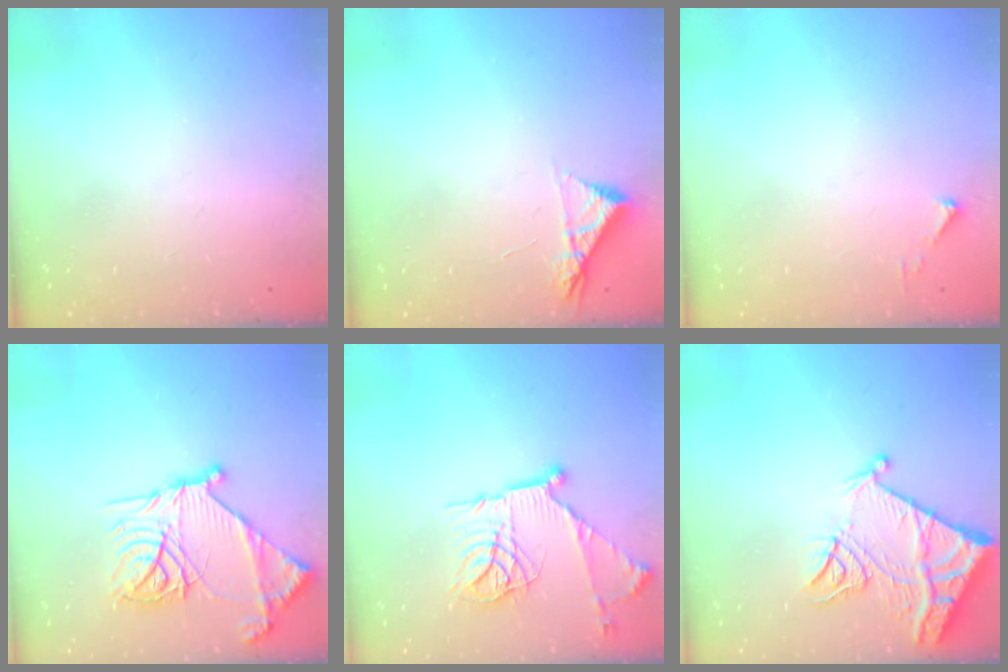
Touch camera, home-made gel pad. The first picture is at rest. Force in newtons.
{"total": 5.0, "press": 5.0, "slide": 0.8}
{"total": 2.7, "press": 2.7, "slide": 0.3}
{"total": 22.5, "press": 22.4, "slide": 2.2}
{"total": 18.9, "press": 18.8, "slide": 1.9}
{"total": 12.8, "press": 12.7, "slide": 1.2}